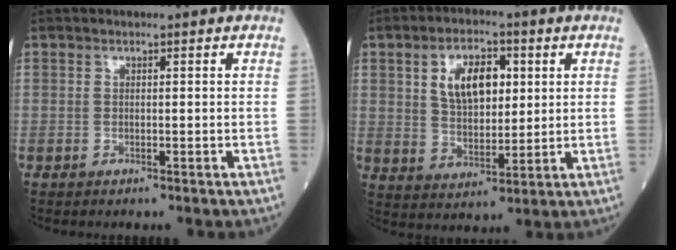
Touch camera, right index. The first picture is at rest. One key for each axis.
{"total": 8.9, "fx": 2.8, "fy": 4.7, "fz": 7.1, "tx": -0.129, "ty": 0.012, "tz": 0.054}